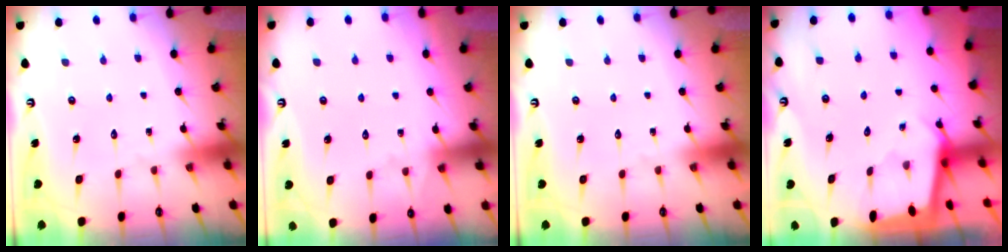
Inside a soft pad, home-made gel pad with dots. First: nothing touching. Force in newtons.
{"total": 5.7, "press": 5.7, "slide": 0.7}
{"total": 0.0}
{"total": 1.7, "press": 1.6, "slide": 0.3}